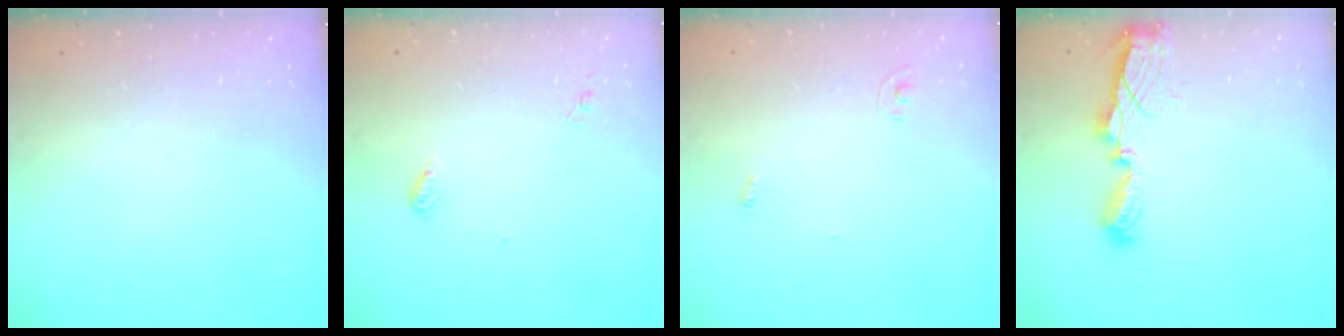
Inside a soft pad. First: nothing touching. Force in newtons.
{"total": 4.6, "press": 4.6, "slide": 0.4}
{"total": 2.4, "press": 2.4, "slide": 0.2}
{"total": 7.4, "press": 7.4, "slide": 0.2}